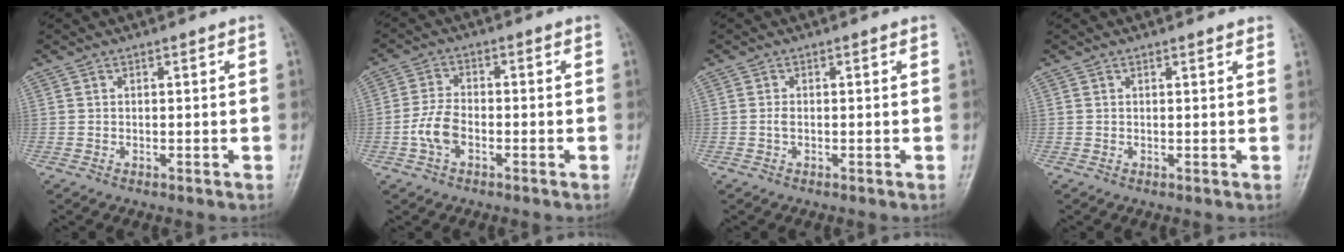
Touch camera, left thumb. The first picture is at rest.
{"total": 5.3, "force": [-1.9, 3.1, 3.8], "torque": [-0.077, 0.015, -0.041]}
{"total": 0.7, "force": [-0.3, 0.3, 0.6], "torque": [-0.010, 0.000, -0.005]}
{"total": 1.2, "force": [1.0, 0.3, 0.6], "torque": [-0.004, 0.000, 0.011]}